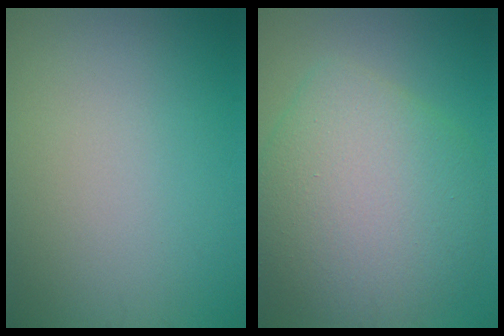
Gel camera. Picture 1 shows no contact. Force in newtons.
{"total": 8.4, "press": 8.4, "slide": 0.5}